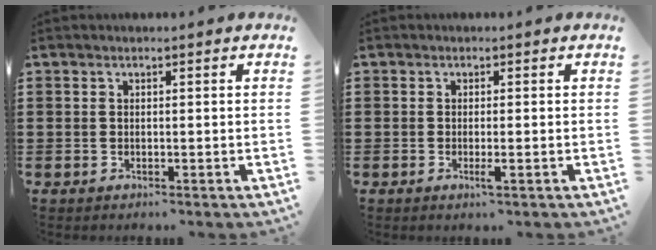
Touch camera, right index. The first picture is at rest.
{"total": 1.4, "force": [-0.5, 0.0, 1.4], "torque": [-0.031, -0.008, -0.011]}